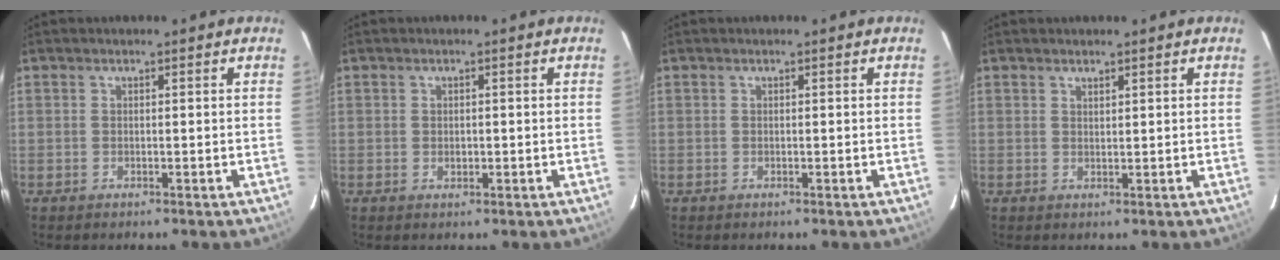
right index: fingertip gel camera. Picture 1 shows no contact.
{"total": 1.3, "force": [-0.1, 1.1, 0.6], "torque": [-0.008, 0.001, -0.001]}
{"total": 0.0}
{"total": 1.0, "force": [0.9, 0.3, 0.4], "torque": [-0.005, 0.001, 0.017]}